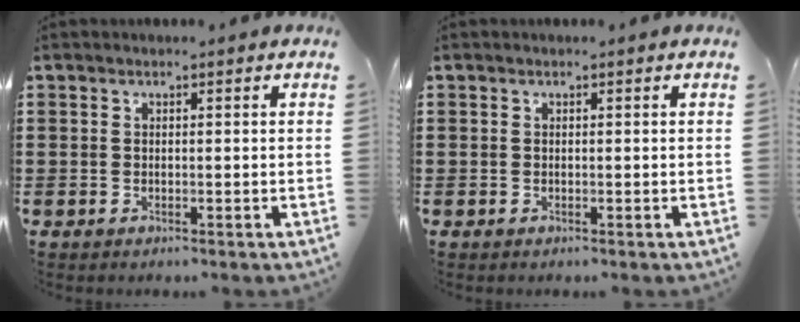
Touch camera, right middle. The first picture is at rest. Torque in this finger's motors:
{"motor_torque": [-0.70, 0.67, 0.00, -0.01]}